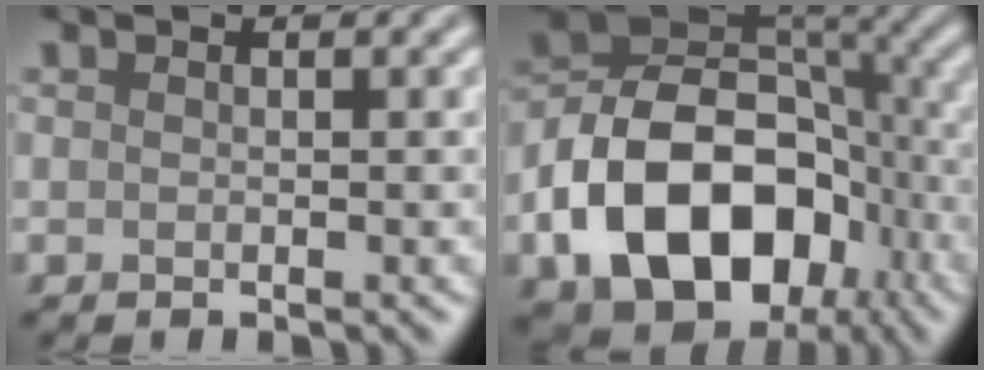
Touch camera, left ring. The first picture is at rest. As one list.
[{"total": 13.9, "force": [-5.1, 9.7, 8.6], "torque": [-0.155, -0.003, -0.096]}]